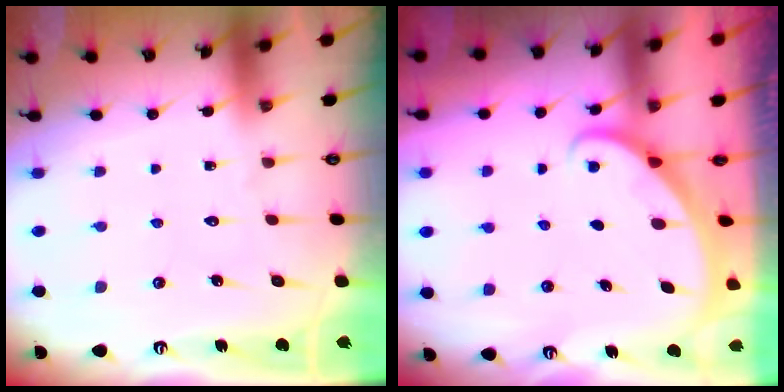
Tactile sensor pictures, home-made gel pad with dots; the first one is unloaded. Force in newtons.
{"total": 1.6, "press": 1.6, "slide": 0.1}